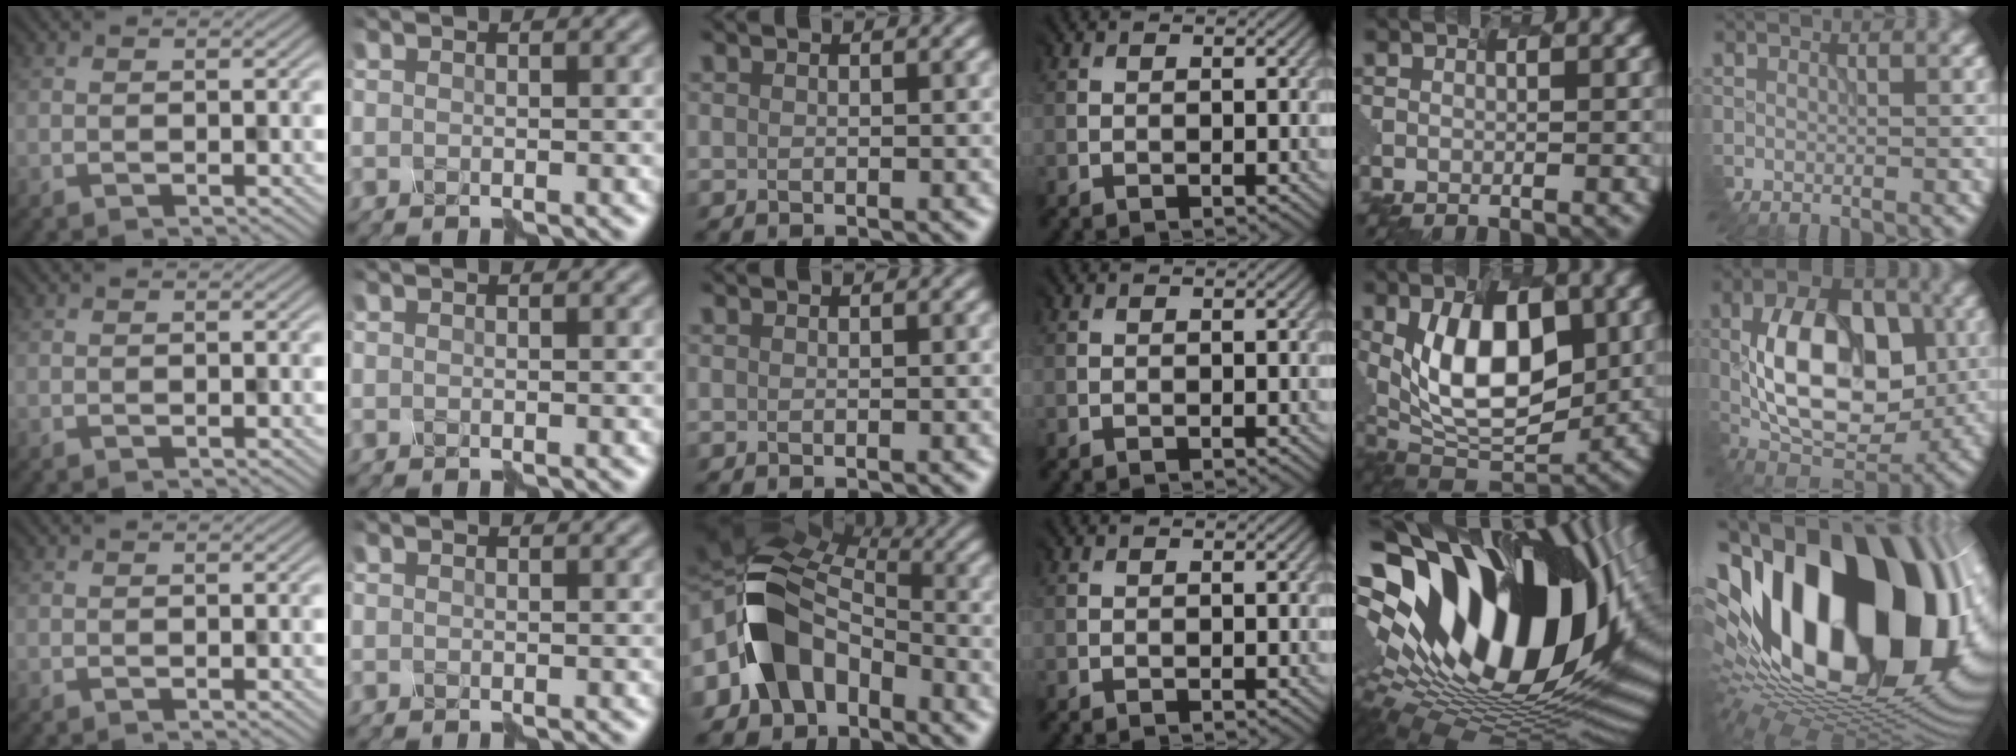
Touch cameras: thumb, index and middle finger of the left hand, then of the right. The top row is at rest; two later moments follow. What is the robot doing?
{"motion": "assemble", "object": "hinged jar"}